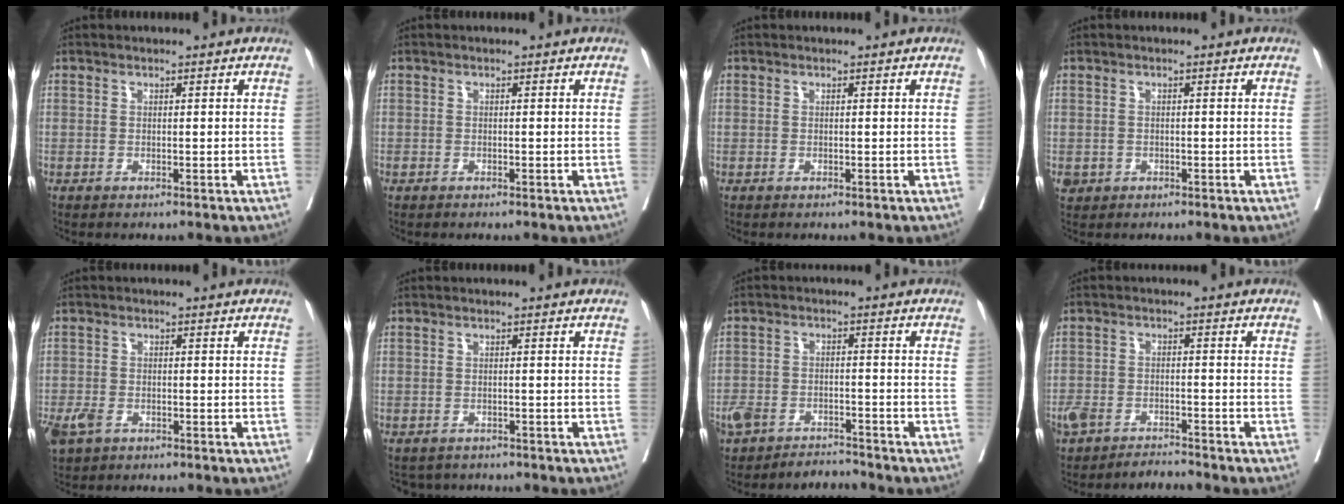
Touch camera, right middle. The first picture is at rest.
{"total": 0.0}
{"total": 0.0}
{"total": 1.8, "force": [-0.6, 1.7, 0.4], "torque": [-0.004, 0.004, -0.004]}
{"total": 4.5, "force": [-2.6, 2.8, 2.4], "torque": [-0.050, -0.006, -0.044]}
{"total": 3.1, "force": [-2.8, 1.3, -0.4], "torque": [0.005, -0.001, -0.042]}
{"total": 6.5, "force": [-5.8, 2.6, 1.3], "torque": [-0.027, 0.007, -0.104]}
{"total": 5.3, "force": [-4.9, 1.6, 1.2], "torque": [-0.025, 0.000, -0.092]}